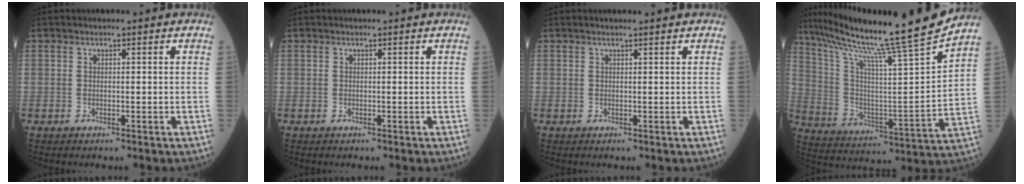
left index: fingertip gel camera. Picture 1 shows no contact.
{"total": 0.0}
{"total": 2.3, "force": [1.9, -0.3, 1.2], "torque": [-0.016, 0.012, 0.027]}
{"total": 22.7, "force": [19.2, -2.9, 11.9], "torque": [-0.209, -0.054, 0.299]}